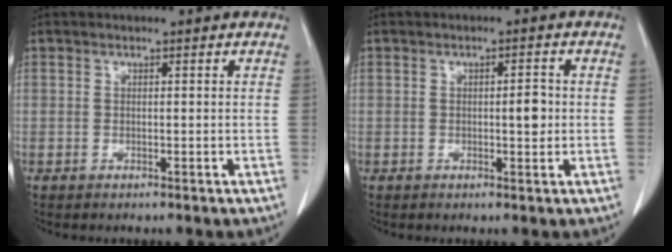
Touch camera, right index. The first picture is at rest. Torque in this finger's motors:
{"motor_torque": [0.07, 0.00, 0.06, 0.02]}